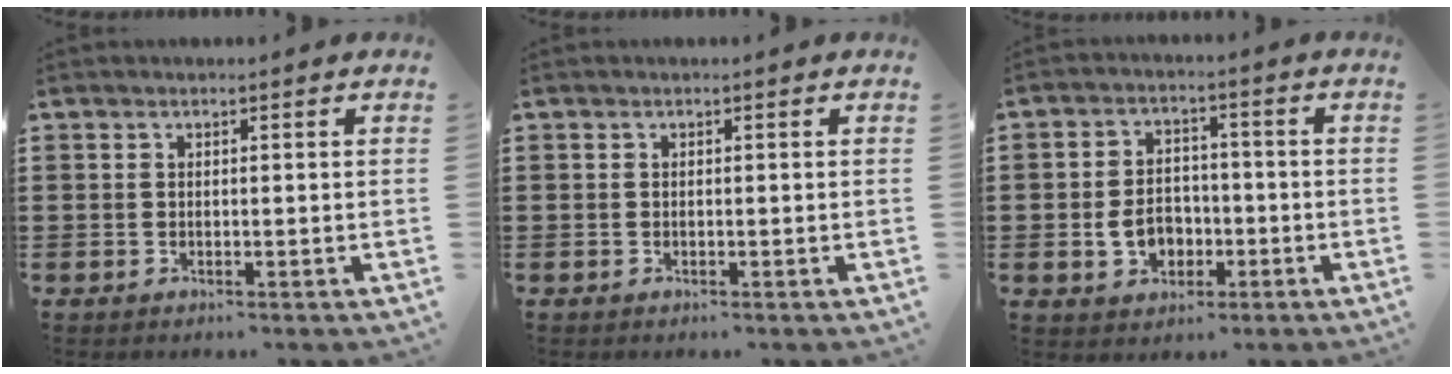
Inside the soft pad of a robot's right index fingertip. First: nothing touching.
{"total": 0.0}
{"total": 5.4, "force": [-1.5, 4.0, 3.2], "torque": [-0.064, 0.004, -0.033]}